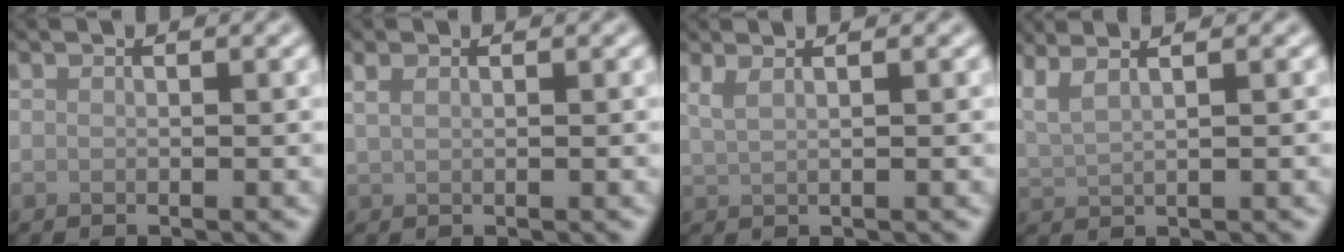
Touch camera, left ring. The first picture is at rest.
{"total": 1.0, "force": [0.7, 0.4, 0.6], "torque": [-0.015, 0.001, 0.015]}
{"total": 2.7, "force": [1.6, 1.2, 1.8], "torque": [-0.020, 0.005, 0.007]}
{"total": 4.0, "force": [2.8, 1.4, 2.5], "torque": [-0.037, 0.026, 0.026]}